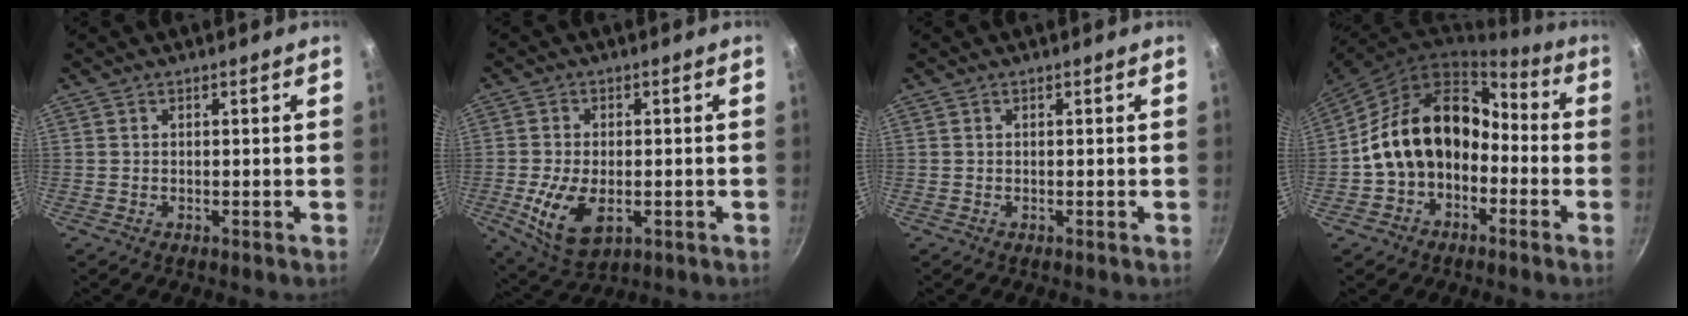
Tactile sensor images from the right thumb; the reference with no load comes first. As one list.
[{"total": 10.5, "force": [-2.3, 6.0, 8.4], "torque": [-0.155, -0.011, -0.033]}, {"total": 0.0}, {"total": 16.2, "force": [-3.2, 12.3, 10.1], "torque": [-0.141, 0.075, -0.061]}]